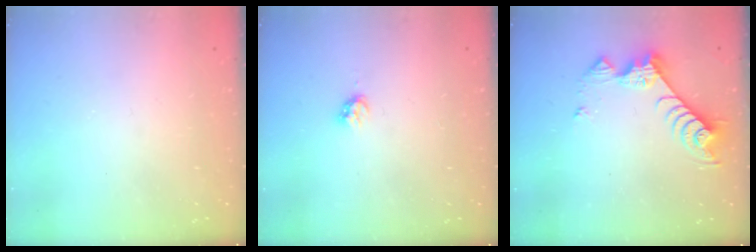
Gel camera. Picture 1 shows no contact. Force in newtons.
{"total": 2.8, "press": 2.7, "slide": 0.3}
{"total": 9.6, "press": 9.6, "slide": 0.7}